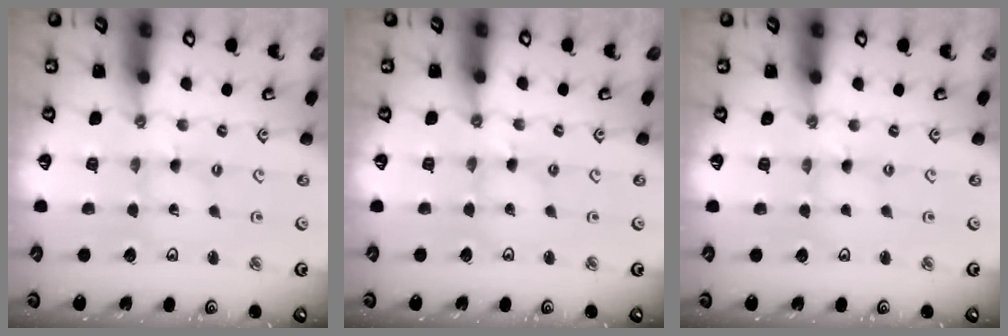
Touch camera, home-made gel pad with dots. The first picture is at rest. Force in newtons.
{"total": 0.7, "press": 0.7, "slide": 0.1}
{"total": 0.0}